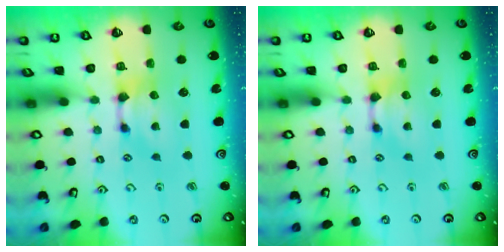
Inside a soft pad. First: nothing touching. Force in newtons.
{"total": 0.0}